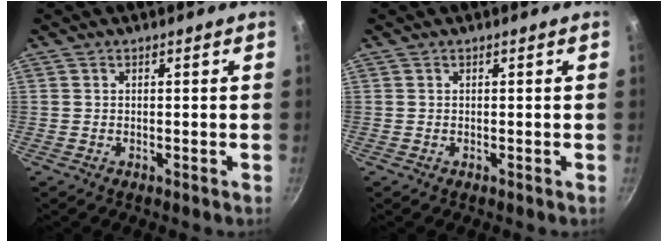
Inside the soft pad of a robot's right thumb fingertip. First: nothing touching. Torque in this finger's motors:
{"motor_torque": [0.00, 0.00, -0.23, 0.00, 0.00]}